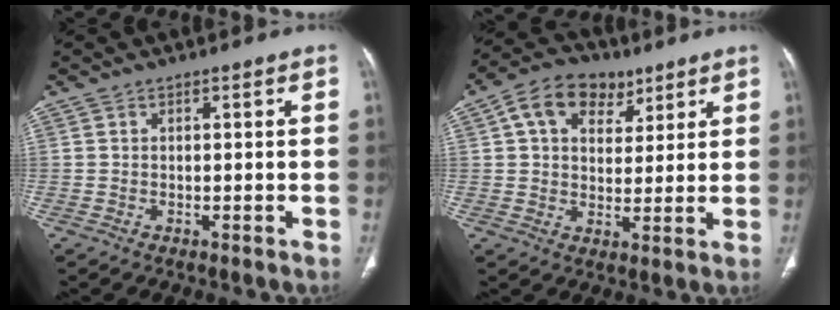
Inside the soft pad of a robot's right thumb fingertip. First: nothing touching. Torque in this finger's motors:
{"motor_torque": [0.06, 0.07, 0.68, -0.47, 0.07]}